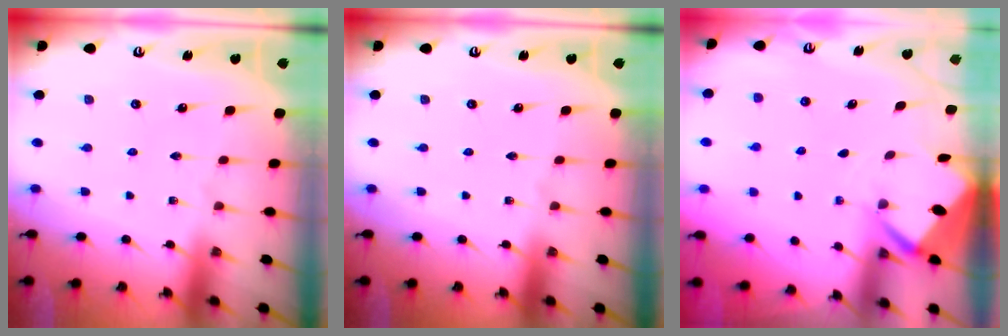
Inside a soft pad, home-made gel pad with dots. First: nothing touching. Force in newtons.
{"total": 0.0}
{"total": 2.6, "press": 2.6, "slide": 0.3}